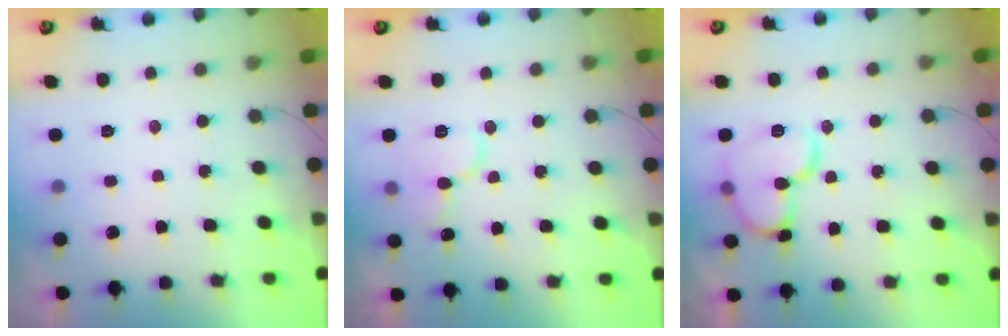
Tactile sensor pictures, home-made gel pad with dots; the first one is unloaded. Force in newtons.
{"total": 10.2, "press": 10.1, "slide": 1.3}
{"total": 13.0, "press": 12.8, "slide": 2.2}